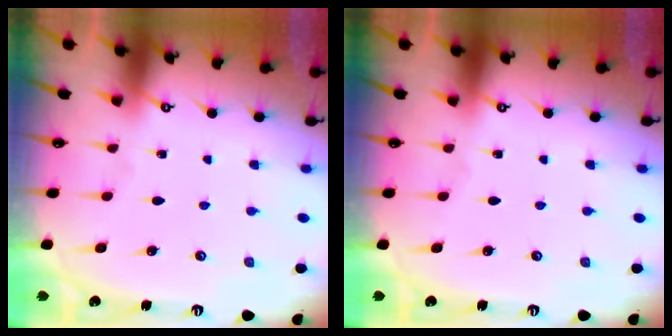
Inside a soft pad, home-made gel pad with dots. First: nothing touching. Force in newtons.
{"total": 0.0}